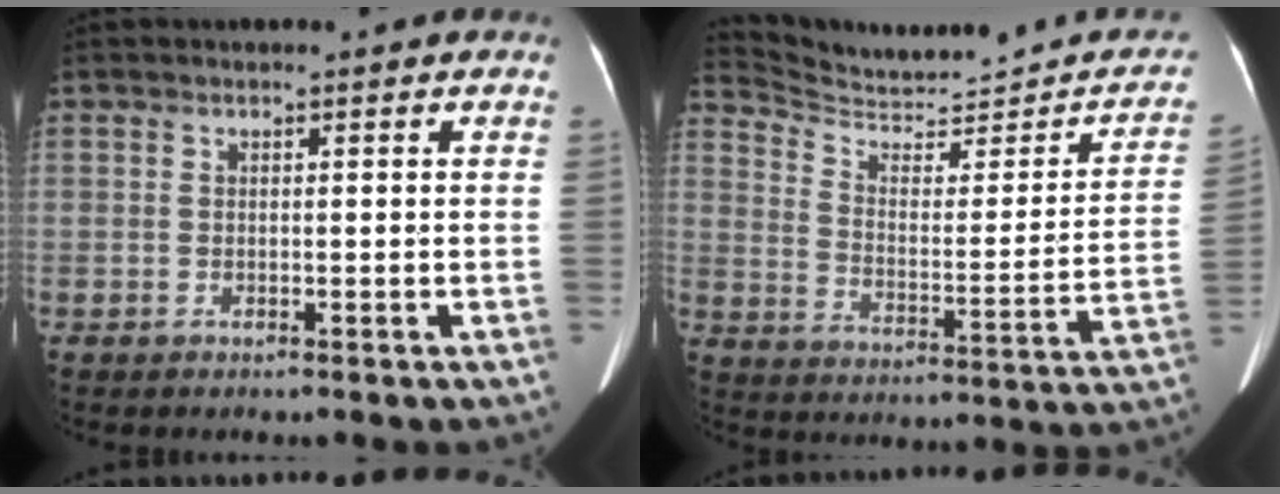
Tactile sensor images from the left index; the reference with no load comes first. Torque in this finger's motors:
{"motor_torque": [-0.50, -1.64, -0.12, -0.05]}